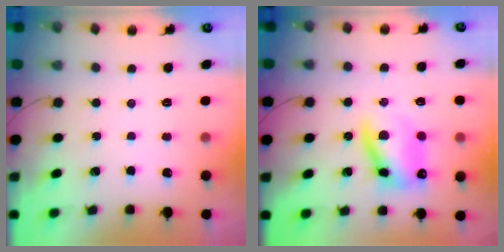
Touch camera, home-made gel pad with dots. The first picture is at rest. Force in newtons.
{"total": 12.3, "press": 11.9, "slide": 2.9}